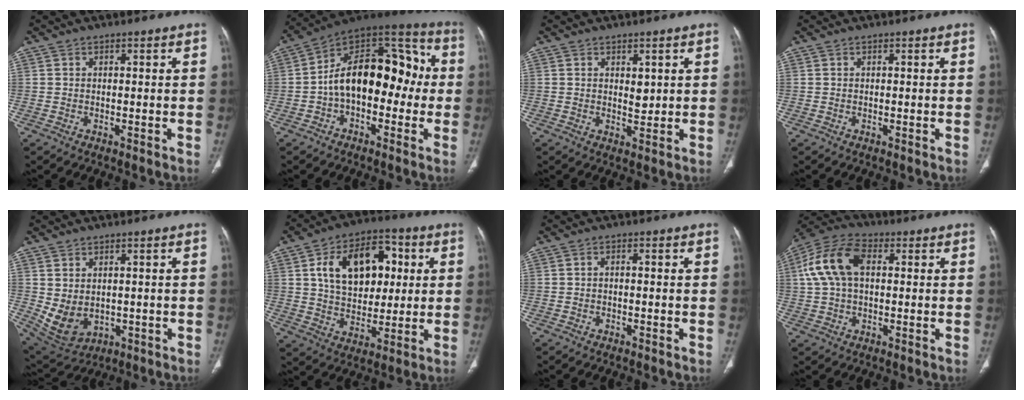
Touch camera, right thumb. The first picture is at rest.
{"total": 19.6, "force": [-1.0, 11.7, 15.7], "torque": [-0.211, 0.061, -0.027]}
{"total": 2.8, "force": [0.9, 1.4, 2.2], "torque": [-0.023, -0.010, 0.017]}
{"total": 0.0}
{"total": 7.9, "force": [-0.2, 5.6, 5.6], "torque": [-0.098, -0.006, 0.026]}
{"total": 17.8, "force": [4.4, 11.6, 12.7], "torque": [-0.165, 0.005, 0.074]}
{"total": 0.7, "force": [-0.2, 0.3, 0.6], "torque": [-0.010, 0.003, -0.006]}
{"total": 12.3, "force": [2.3, 7.5, 9.4], "torque": [-0.196, 0.030, 0.039]}